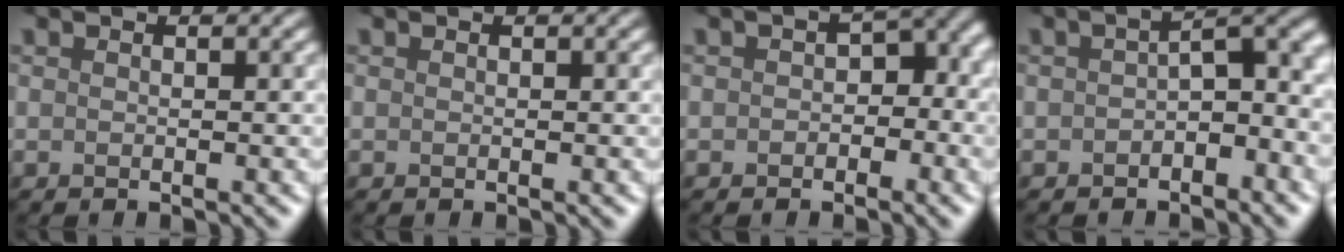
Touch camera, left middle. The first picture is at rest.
{"total": 0.0}
{"total": 2.5, "force": [-1.0, 1.8, 1.4], "torque": [-0.004, 0.008, -0.026]}
{"total": 3.7, "force": [-1.7, 1.5, 2.8], "torque": [-0.034, 0.010, -0.036]}